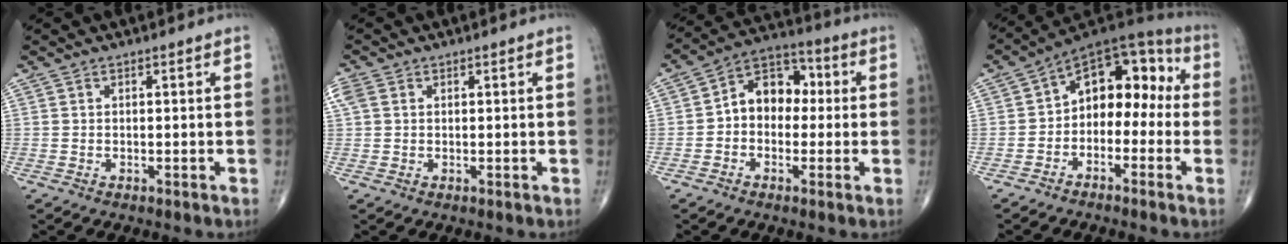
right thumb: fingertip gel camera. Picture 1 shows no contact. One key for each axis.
{"total": 2.9, "fx": 0.9, "fy": 2.2, "fz": 1.6, "tx": -0.053, "ty": 0.015, "tz": 0.022}
{"total": 9.9, "fx": 0.0, "fy": 7.4, "fz": 6.6, "tx": -0.070, "ty": 0.038, "tz": -0.016}
{"total": 13.0, "fx": -1.1, "fy": 8.7, "fz": 9.6, "tx": -0.093, "ty": 0.056, "tz": -0.038}